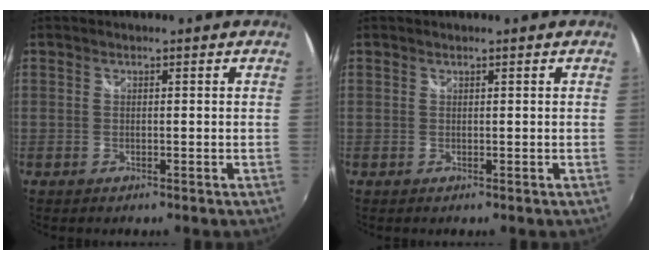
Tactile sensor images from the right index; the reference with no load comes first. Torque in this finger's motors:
{"motor_torque": [0.16, 0.14, 0.03, 0.01]}